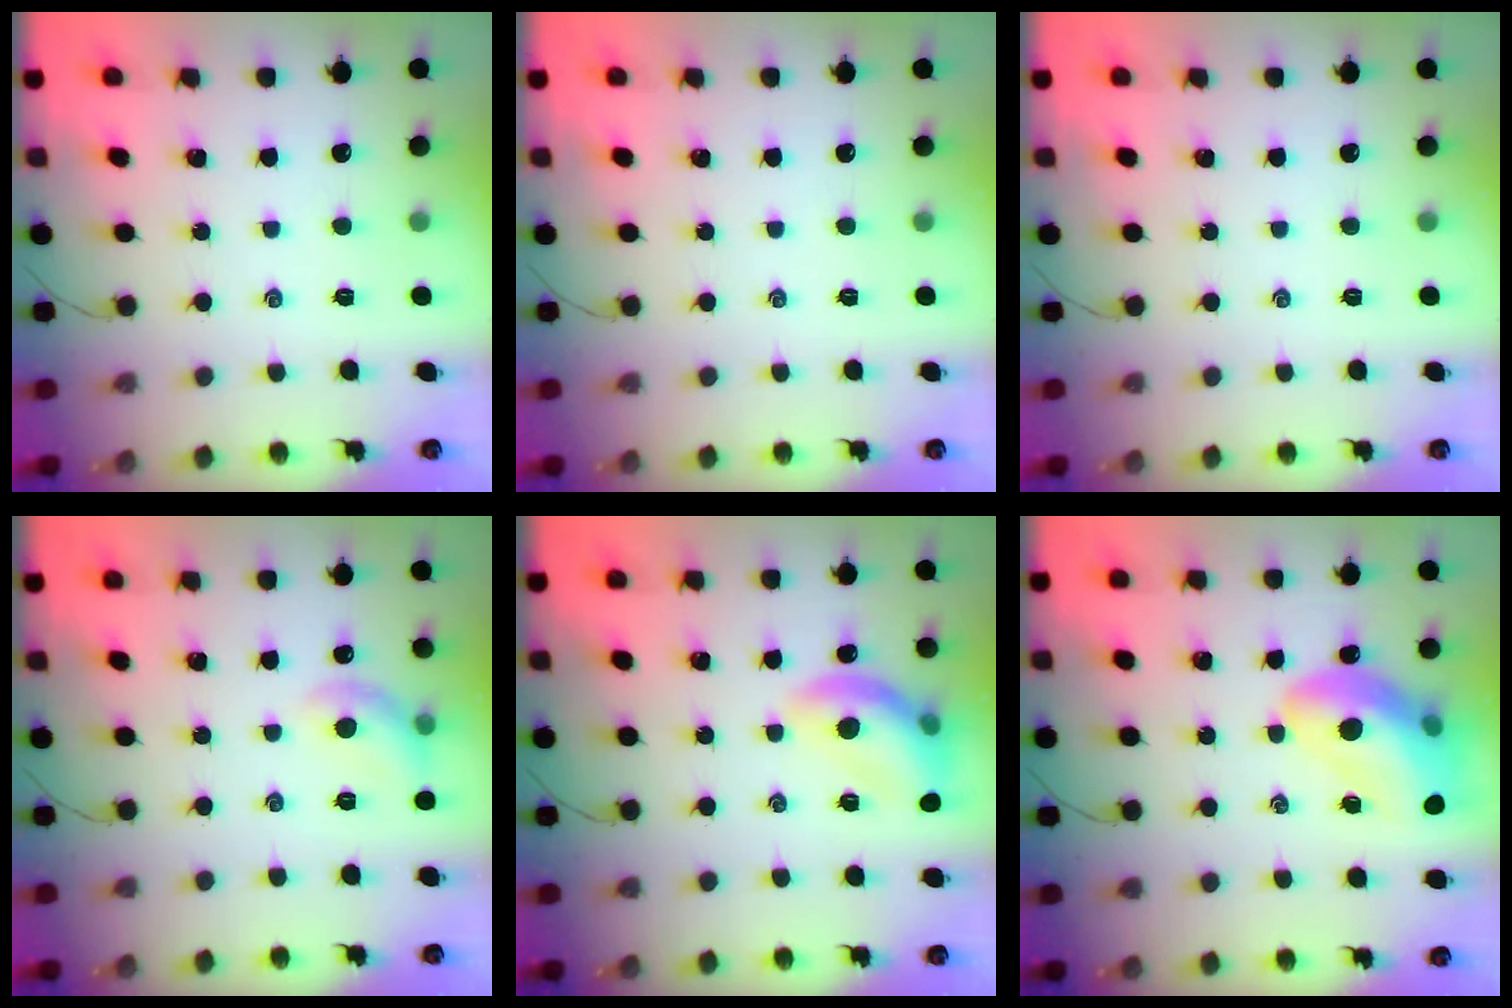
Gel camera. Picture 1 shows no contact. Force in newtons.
{"total": 0.0}
{"total": 0.0}
{"total": 7.5, "press": 7.4, "slide": 1.1}
{"total": 12.5, "press": 12.5, "slide": 0.8}
{"total": 17.1, "press": 16.4, "slide": 4.6}